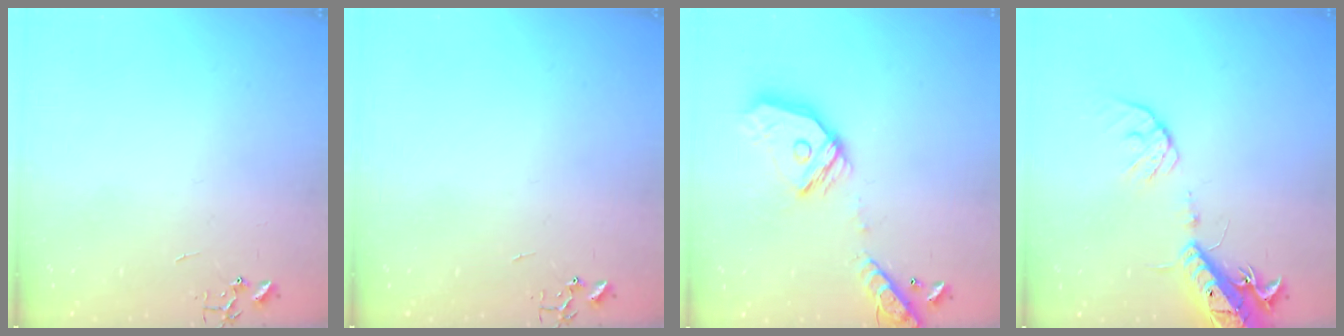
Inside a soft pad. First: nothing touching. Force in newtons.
{"total": 0.0}
{"total": 17.2, "press": 17.0, "slide": 2.2}
{"total": 16.0, "press": 15.7, "slide": 3.3}